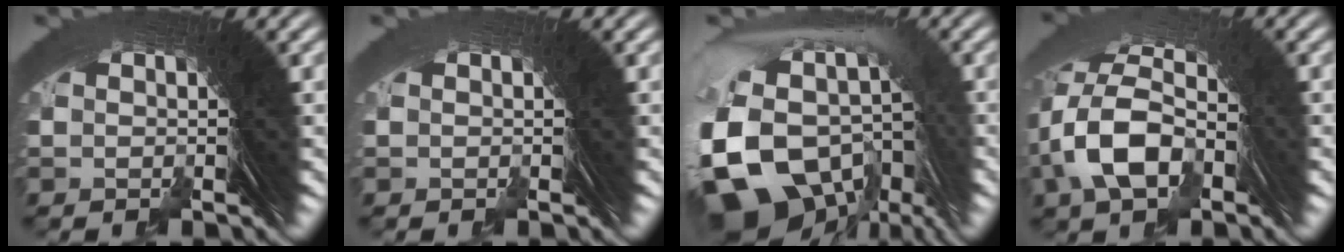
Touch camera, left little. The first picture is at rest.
{"total": 1.0, "force": [-0.4, -0.7, -0.7], "torque": [0.016, 0.005, -0.008]}
{"total": 13.7, "force": [-2.4, 10.7, 8.2], "torque": [-0.220, -0.052, -0.023]}
{"total": 7.1, "force": [0.6, 5.2, 4.8], "torque": [-0.120, 0.006, 0.007]}